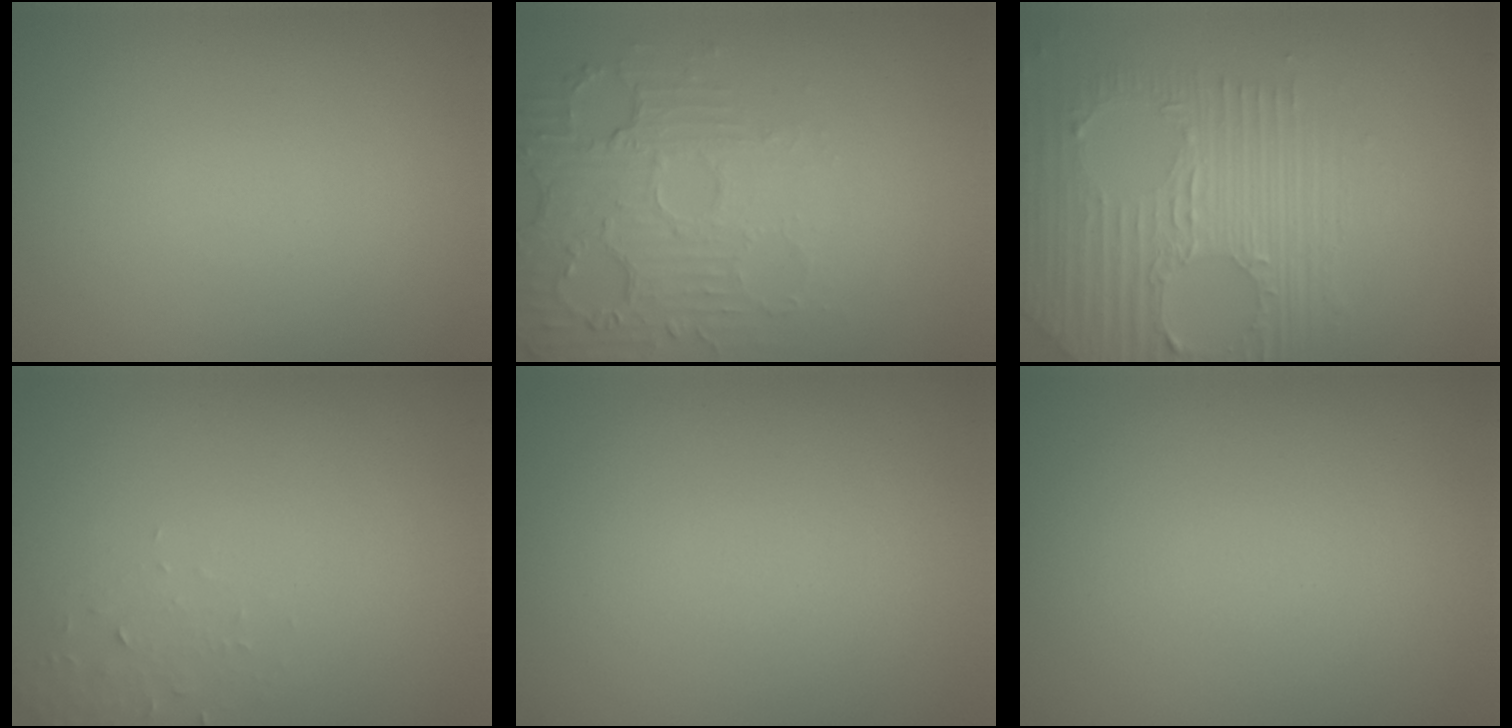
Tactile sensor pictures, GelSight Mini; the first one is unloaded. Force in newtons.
{"total": 5.7, "press": 3.5, "slide": 4.5}
{"total": 6.5, "press": 4.5, "slide": 4.7}
{"total": 1.2, "press": 1.2, "slide": 0.1}
{"total": 0.0}
{"total": 0.0}